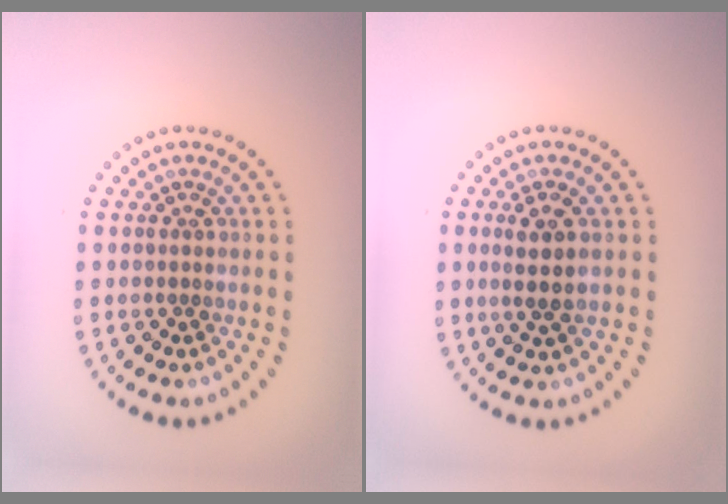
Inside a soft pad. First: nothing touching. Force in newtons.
{"total": 2.6, "press": 2.3, "slide": 1.1}